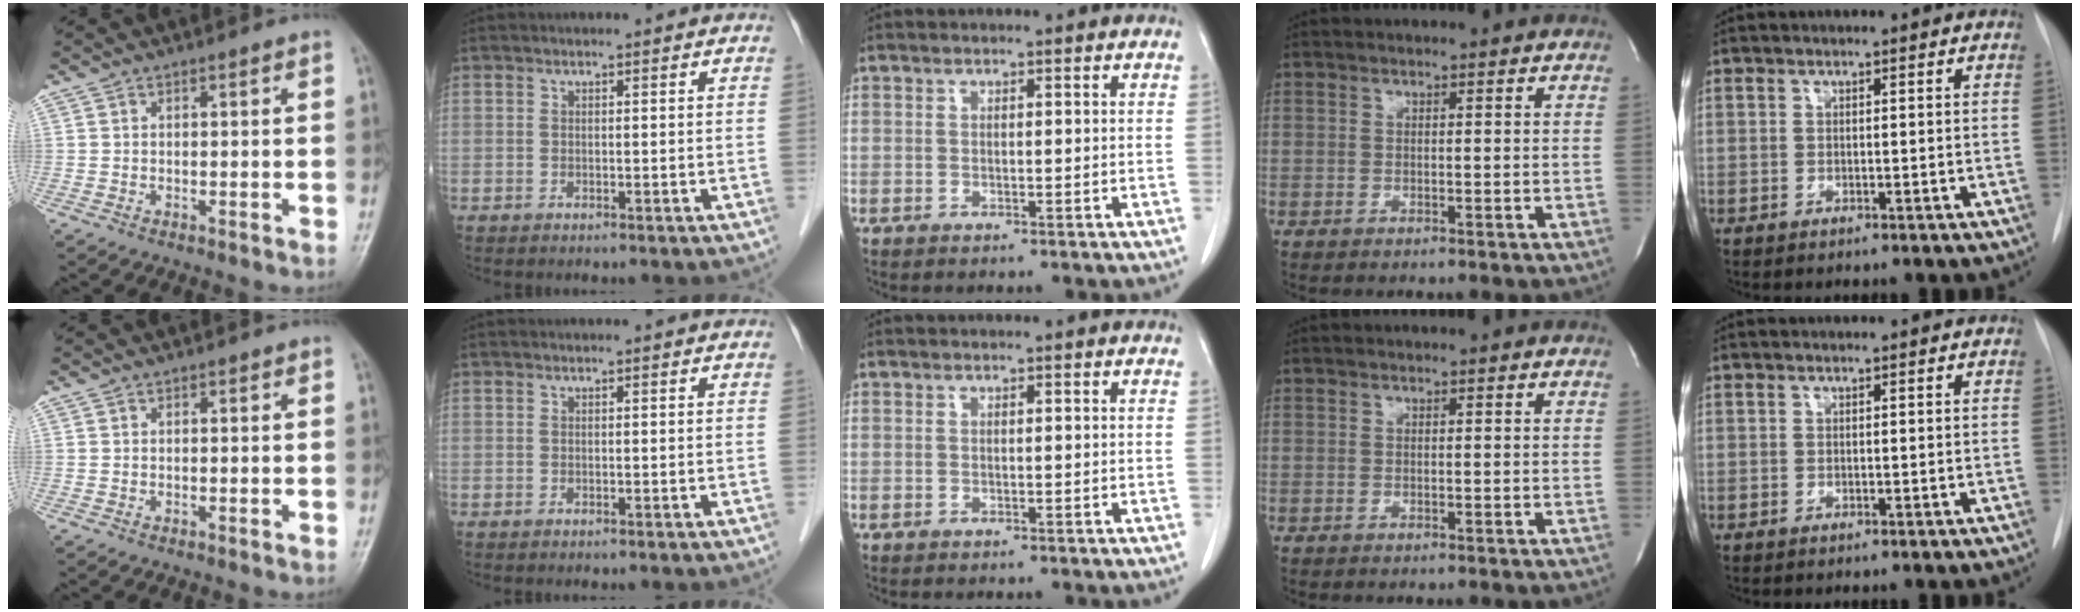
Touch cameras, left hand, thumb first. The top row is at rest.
{}